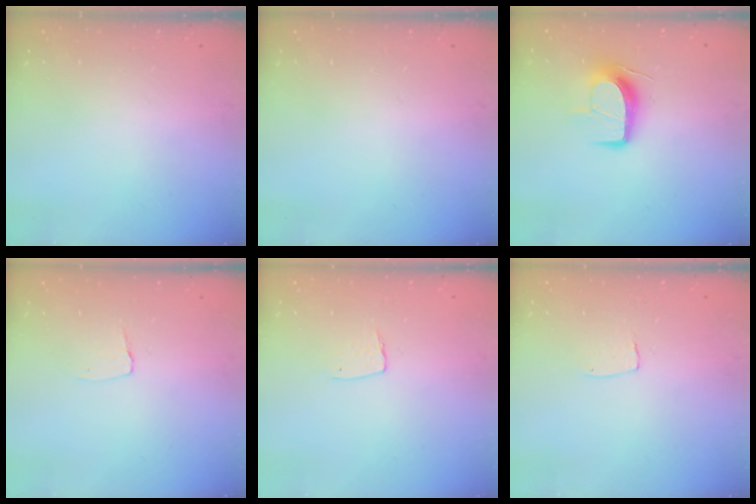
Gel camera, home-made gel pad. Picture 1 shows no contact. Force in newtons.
{"total": 0.0}
{"total": 10.5, "press": 10.5, "slide": 0.9}
{"total": 3.0, "press": 3.0, "slide": 0.3}
{"total": 4.7, "press": 4.7, "slide": 0.4}
{"total": 2.6, "press": 2.6, "slide": 0.1}